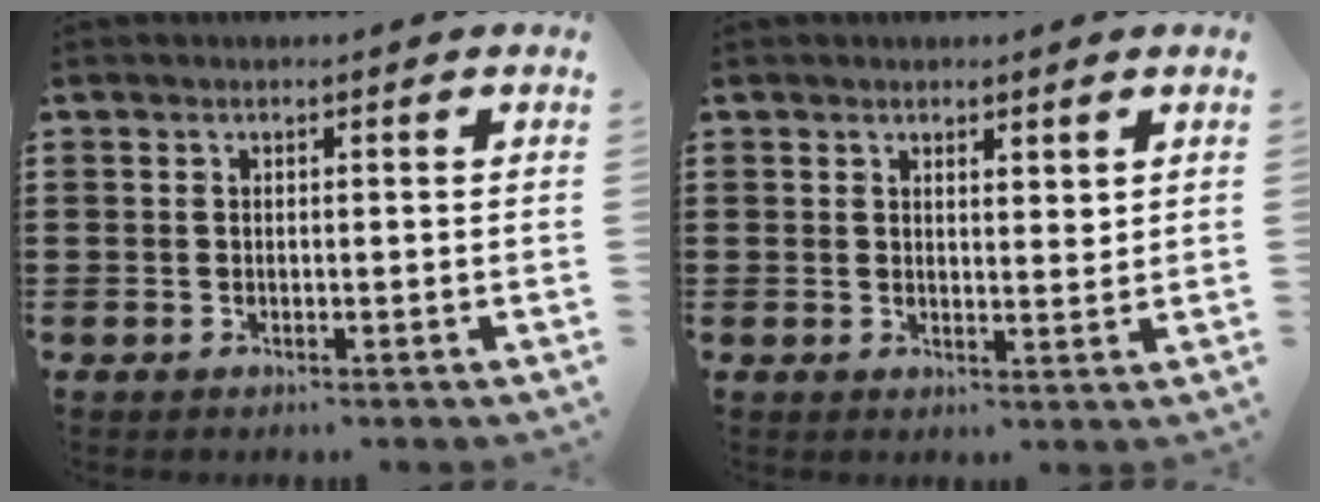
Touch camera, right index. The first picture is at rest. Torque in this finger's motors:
{"motor_torque": [-0.39, 0.53, 0.03, -0.01]}